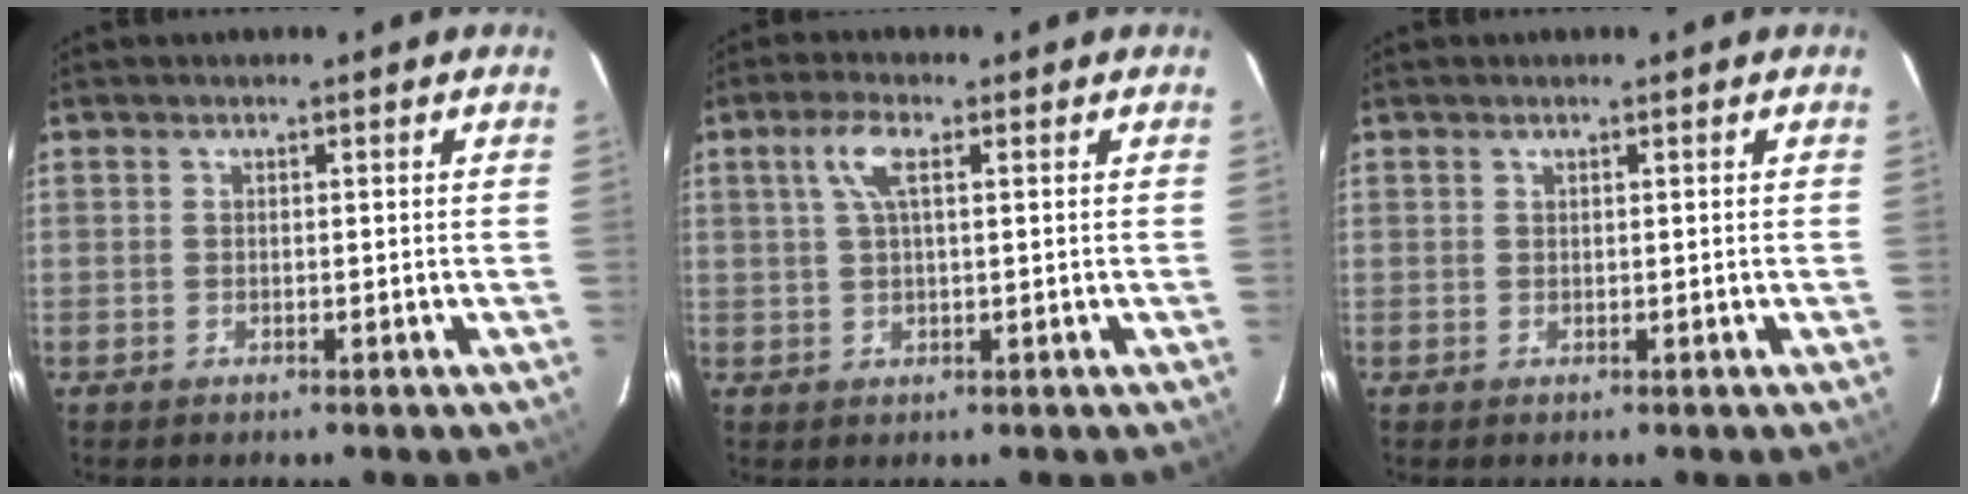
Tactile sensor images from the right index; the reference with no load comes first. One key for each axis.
{"total": 4.5, "fx": 1.6, "fy": 1.3, "fz": 4.0, "tx": -0.084, "ty": 0.010, "tz": 0.032}
{"total": 0.0}